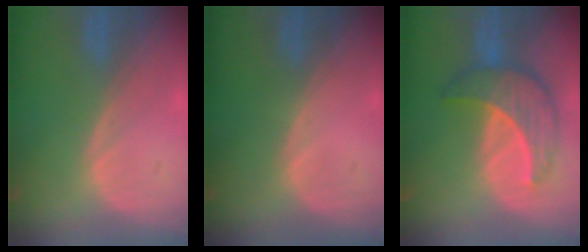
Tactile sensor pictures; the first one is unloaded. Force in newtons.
{"total": 0.0}
{"total": 8.5, "press": 8.4, "slide": 0.5}